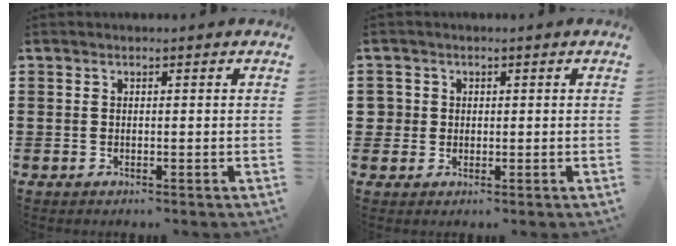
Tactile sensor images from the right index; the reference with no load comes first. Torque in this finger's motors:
{"motor_torque": [-0.17, 0.06, -0.02, -0.01]}